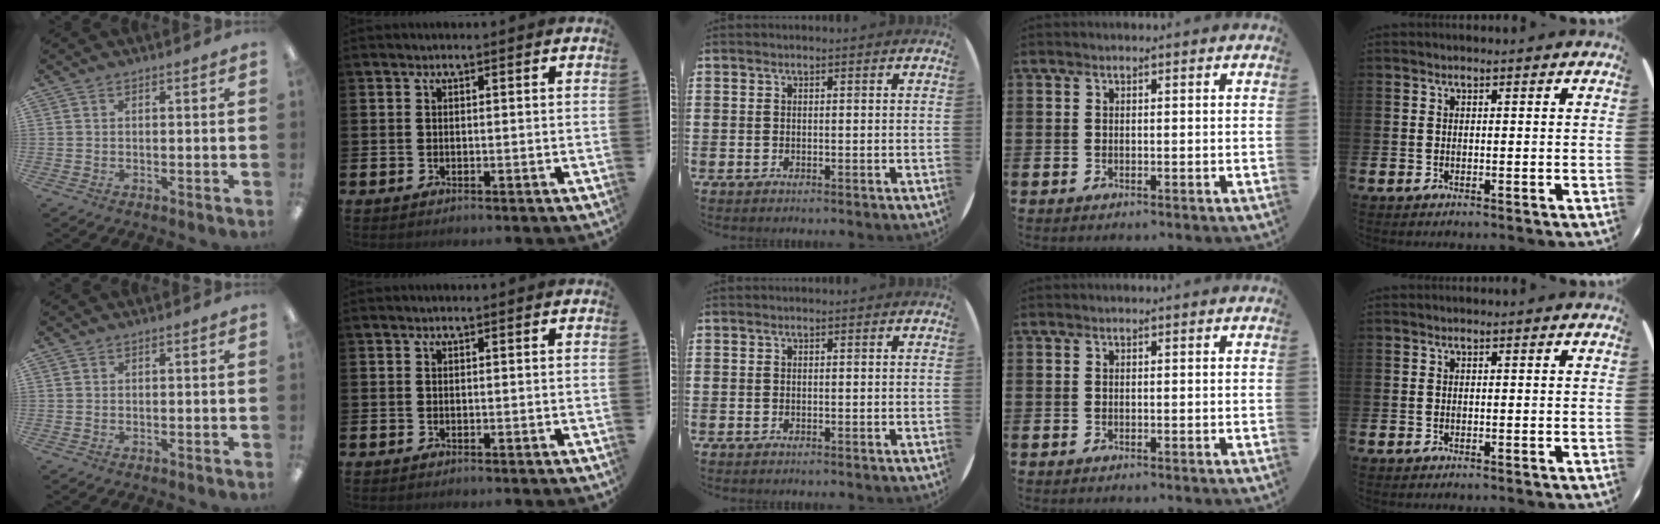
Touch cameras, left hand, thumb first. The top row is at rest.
{}